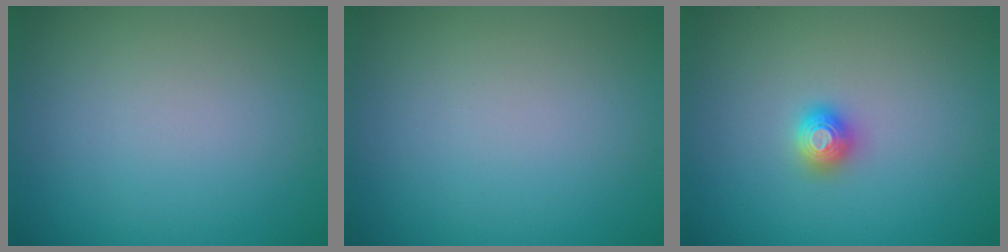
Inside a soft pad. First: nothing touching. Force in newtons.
{"total": 0.0}
{"total": 1.3, "press": 1.3, "slide": 0.2}